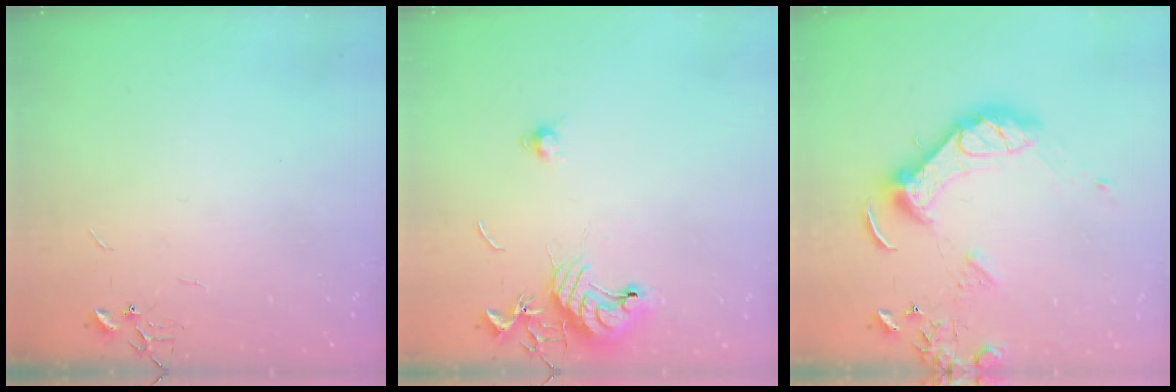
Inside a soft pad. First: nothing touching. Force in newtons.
{"total": 11.3, "press": 11.2, "slide": 1.1}
{"total": 14.7, "press": 14.6, "slide": 2.1}